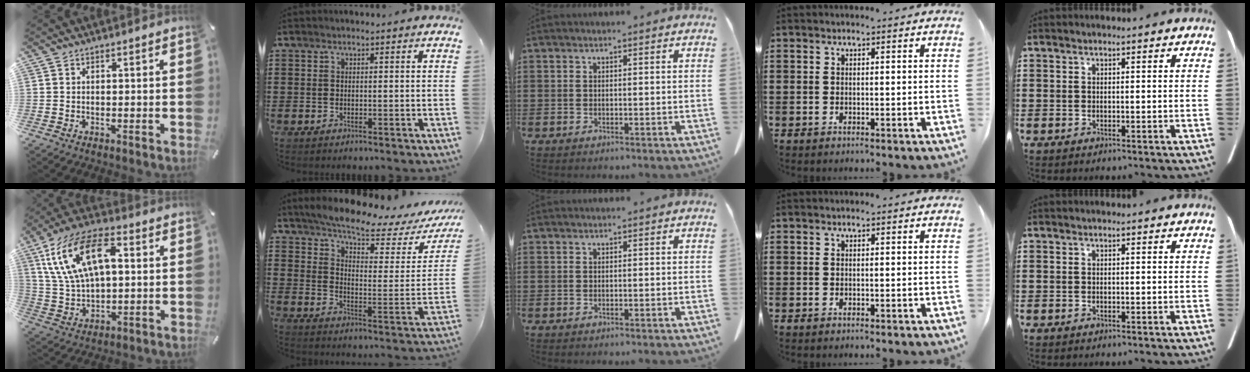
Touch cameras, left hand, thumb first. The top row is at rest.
{"thumb": {"total": 17.2, "force": [5.8, 10.0, 12.8], "torque": [-0.281, 0.001, 0.100]}, "index": {"total": 6.5, "force": [5.6, 0.2, 3.3], "torque": [-0.077, -0.044, 0.089]}}